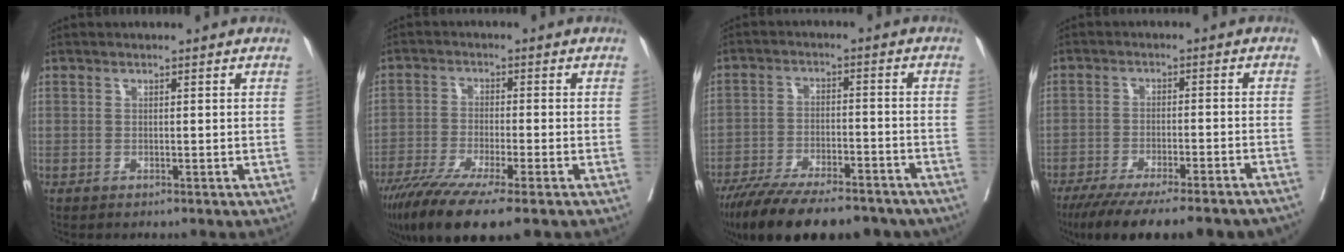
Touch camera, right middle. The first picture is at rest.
{"total": 12.1, "force": [-8.4, 1.0, 8.7], "torque": [-0.144, -0.030, -0.139]}
{"total": 20.4, "force": [-16.6, 5.5, 10.5], "torque": [-0.170, -0.017, -0.245]}
{"total": 20.0, "force": [-17.1, 2.2, 10.1], "torque": [-0.116, -0.034, -0.236]}